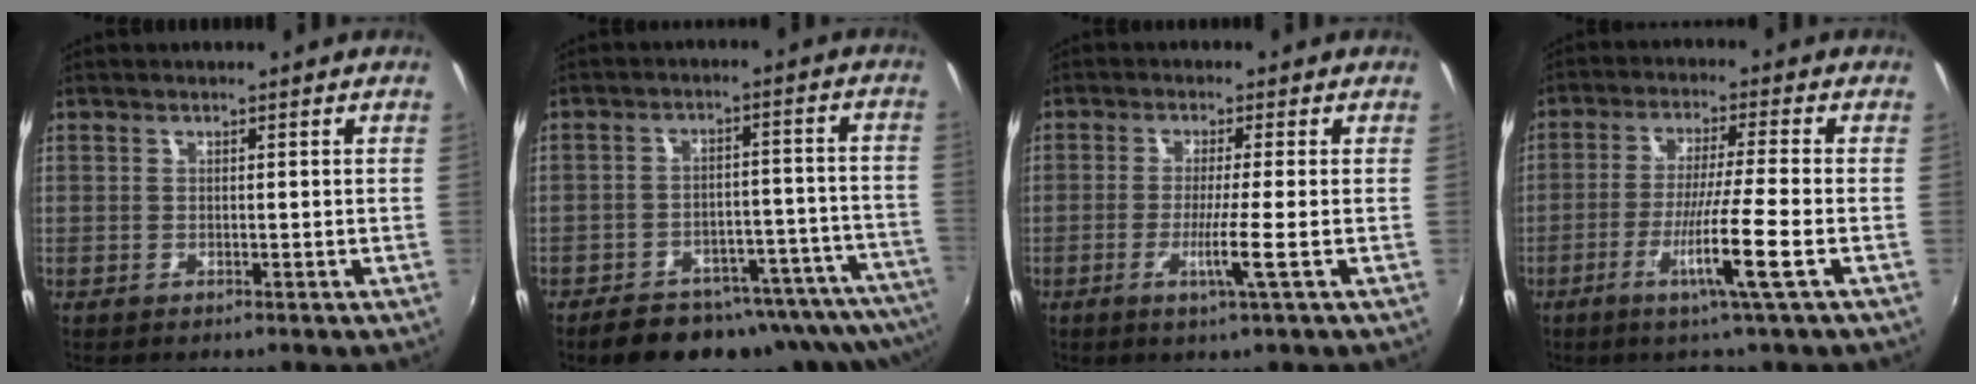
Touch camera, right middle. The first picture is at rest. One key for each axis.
{"total": 20.4, "fx": -17.8, "fy": 6.0, "fz": 7.9, "tx": -0.112, "ty": -0.001, "tz": -0.222}
{"total": 4.7, "fx": -1.6, "fy": -1.4, "fz": 4.2, "tx": -0.084, "ty": -0.016, "tz": -0.034}
{"total": 9.0, "fx": -4.1, "fy": -1.5, "fz": 7.9, "tx": -0.155, "ty": -0.016, "tz": -0.077}